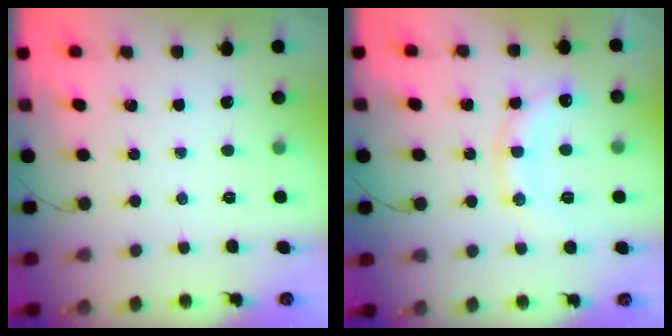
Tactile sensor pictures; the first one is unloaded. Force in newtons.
{"total": 11.9, "press": 11.9, "slide": 0.1}